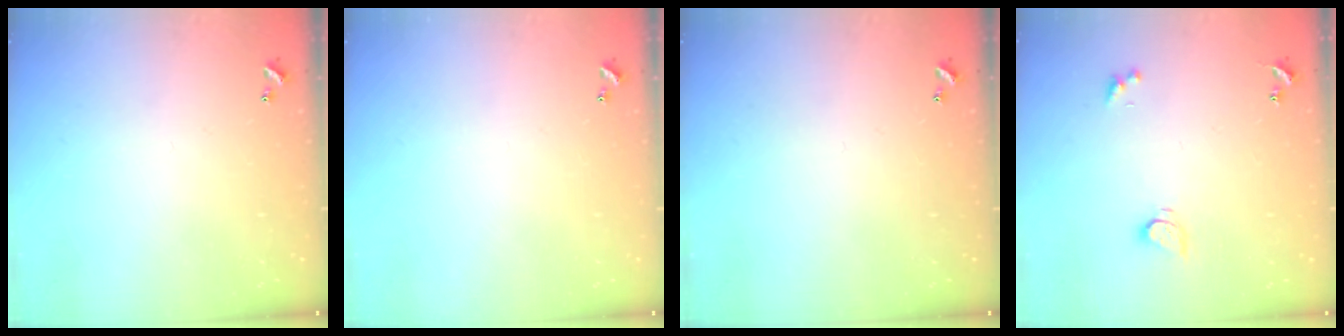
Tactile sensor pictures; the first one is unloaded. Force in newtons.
{"total": 0.0}
{"total": 0.0}
{"total": 2.6, "press": 2.6, "slide": 0.2}